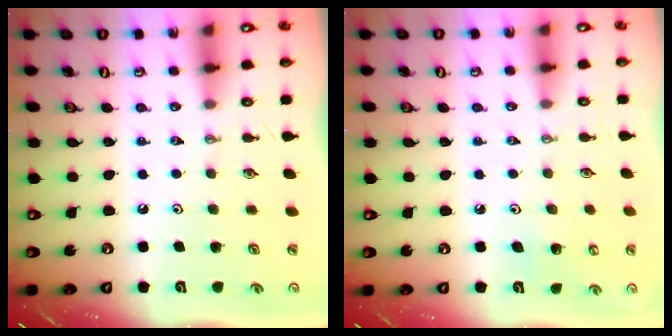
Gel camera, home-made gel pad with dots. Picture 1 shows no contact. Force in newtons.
{"total": 4.1, "press": 3.9, "slide": 1.0}